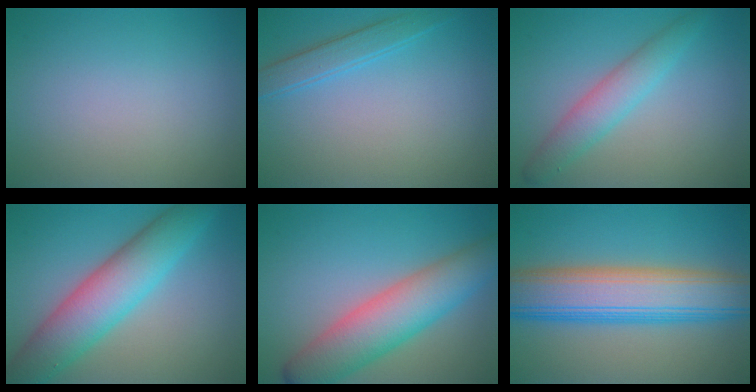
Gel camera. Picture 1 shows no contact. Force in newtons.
{"total": 2.2, "press": 2.2, "slide": 0.2}
{"total": 2.6, "press": 2.6, "slide": 0.0}
{"total": 8.0, "press": 8.0, "slide": 0.0}
{"total": 7.5, "press": 7.5, "slide": 0.3}
{"total": 9.9, "press": 9.9, "slide": 0.4}